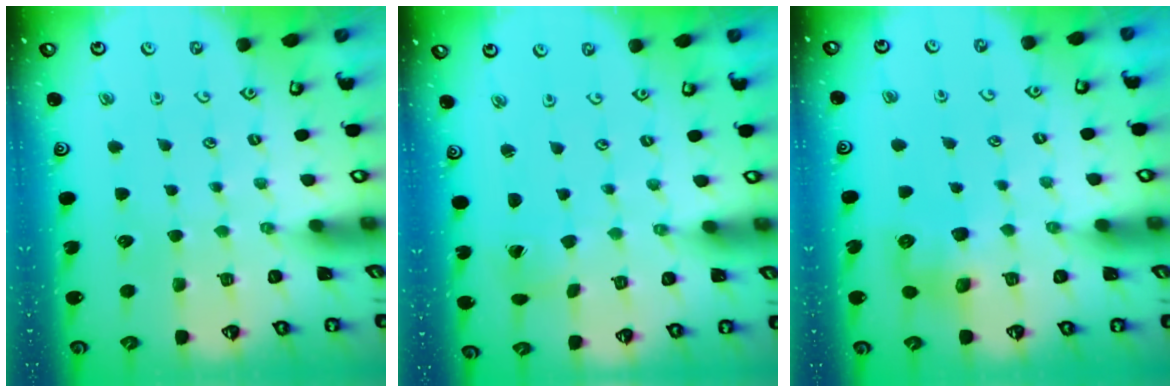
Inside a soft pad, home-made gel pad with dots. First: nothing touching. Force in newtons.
{"total": 1.5, "press": 1.5, "slide": 0.1}
{"total": 8.1, "press": 8.1, "slide": 0.4}